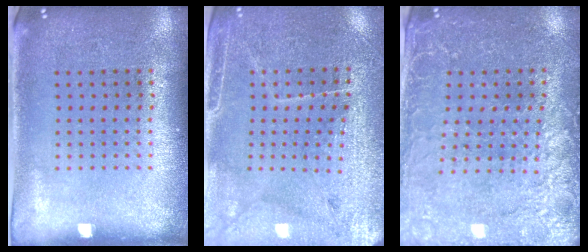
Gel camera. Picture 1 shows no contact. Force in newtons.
{"total": 3.1, "press": 3.0, "slide": 1.0}
{"total": 2.9, "press": 2.8, "slide": 0.7}